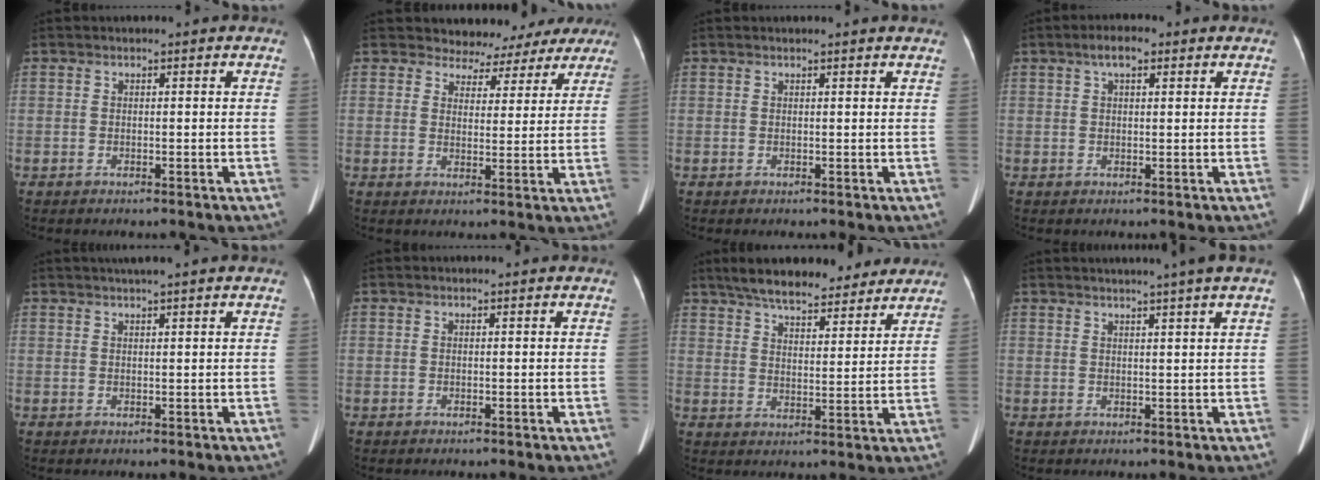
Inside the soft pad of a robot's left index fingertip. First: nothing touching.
{"total": 9.6, "force": [8.4, 4.6, 0.2], "torque": [0.023, 0.010, 0.075]}
{"total": 1.9, "force": [1.8, -0.2, 0.5], "torque": [-0.016, 0.005, 0.014]}
{"total": 3.2, "force": [1.7, 1.2, 2.4], "torque": [-0.048, 0.015, 0.026]}
{"total": 3.9, "force": [3.2, -0.6, 2.2], "torque": [-0.026, 0.024, 0.049]}
{"total": 0.8, "force": [0.8, 0.0, 0.2], "torque": [-0.007, 0.005, 0.009]}
{"total": 16.4, "force": [13.9, 4.2, 7.6], "torque": [-0.120, 0.027, 0.201]}
{"total": 5.3, "force": [4.1, -1.5, 3.0], "torque": [-0.040, 0.009, 0.050]}